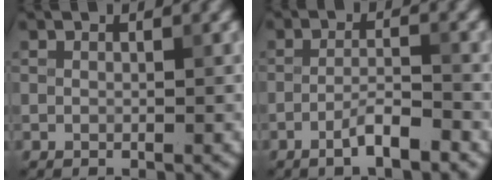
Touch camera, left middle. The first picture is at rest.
{"total": 3.3, "force": [-1.9, 0.5, 2.6], "torque": [-0.045, 0.008, -0.038]}